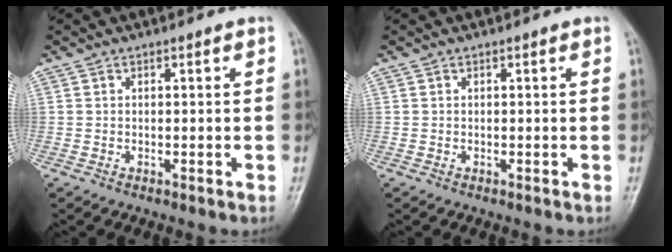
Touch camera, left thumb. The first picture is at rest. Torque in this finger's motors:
{"motor_torque": [-0.01, 0.00, -0.06, -0.04, 0.00]}